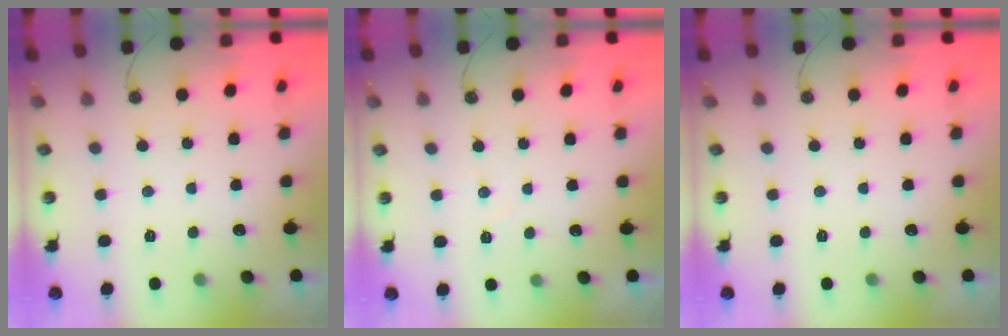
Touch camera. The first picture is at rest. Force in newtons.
{"total": 4.5, "press": 4.5, "slide": 0.7}
{"total": 0.0}